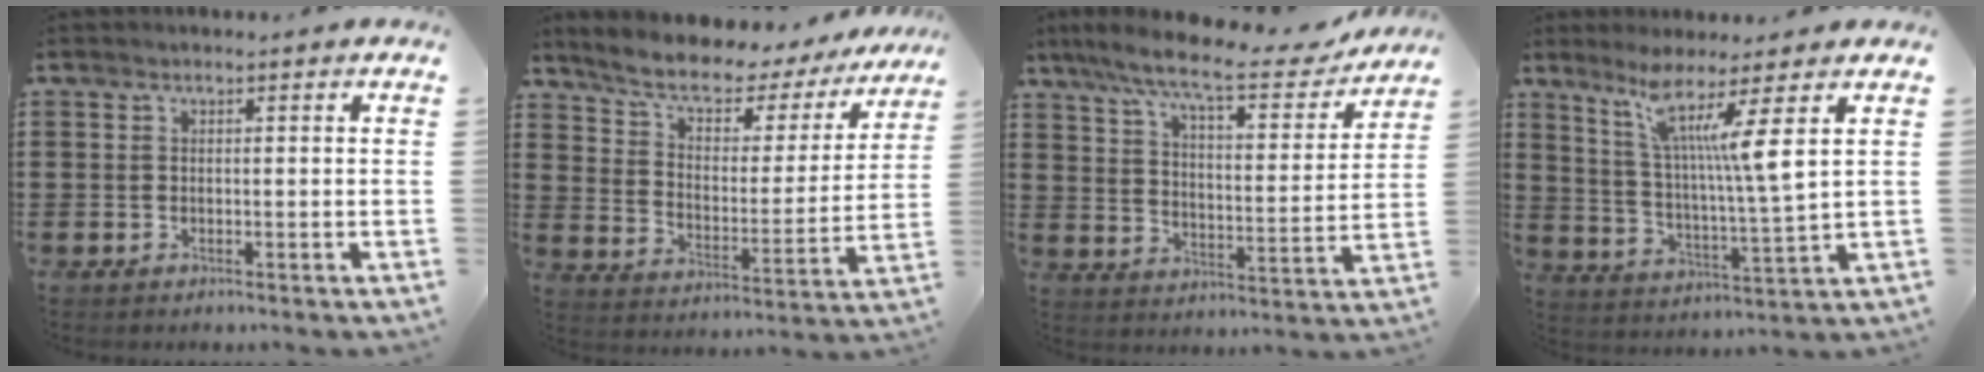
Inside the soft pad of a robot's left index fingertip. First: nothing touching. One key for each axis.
{"total": 6.3, "fx": 5.1, "fy": 2.4, "fz": 2.8, "tx": -0.074, "ty": -0.036, "tz": 0.080}
{"total": 10.1, "fx": 8.2, "fy": 1.2, "fz": 5.7, "tx": -0.134, "ty": -0.044, "tz": 0.134}
{"total": 10.1, "fx": 6.3, "fy": -0.7, "fz": 7.9, "tx": -0.162, "ty": -0.033, "tz": 0.100}